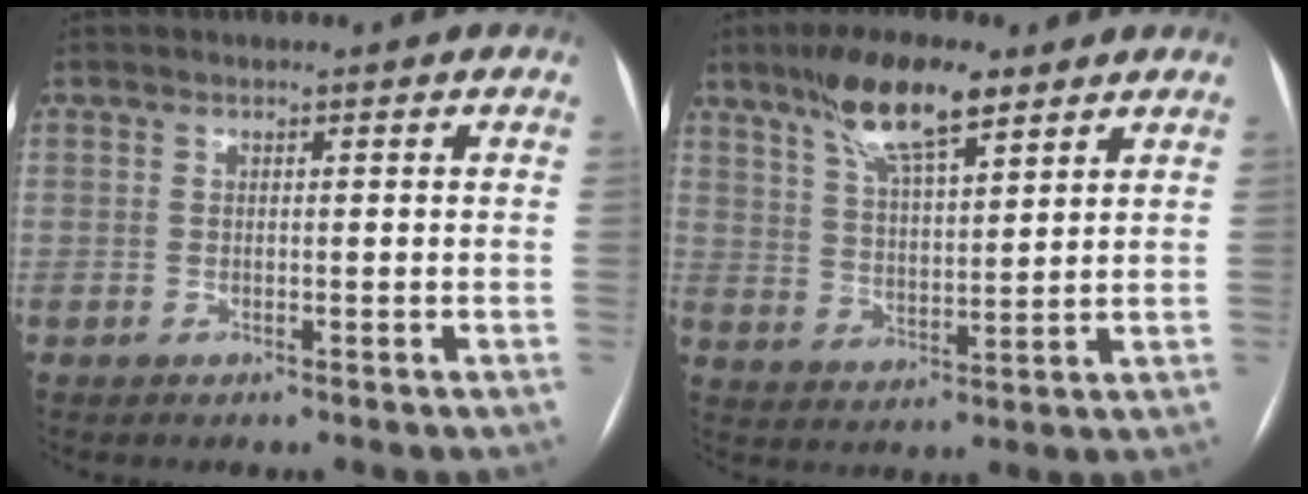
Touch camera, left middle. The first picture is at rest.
{"total": 11.2, "force": [7.6, 2.6, 7.8], "torque": [-0.147, 0.012, 0.138]}